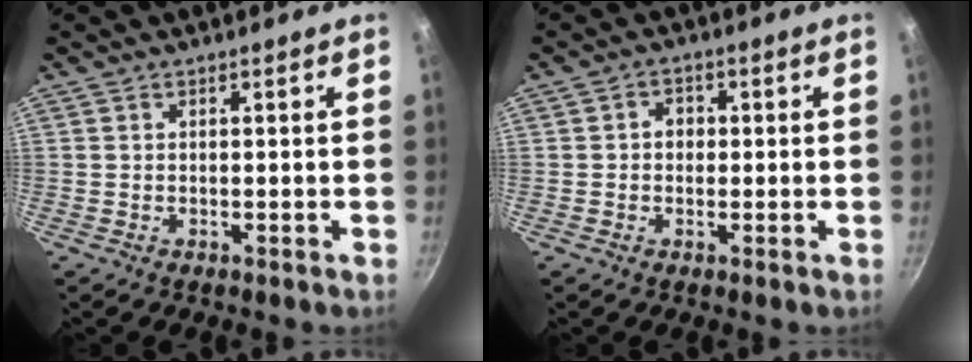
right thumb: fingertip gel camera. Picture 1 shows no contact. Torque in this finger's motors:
{"motor_torque": [-0.61, 0.01, -0.18, -0.27, -0.01]}